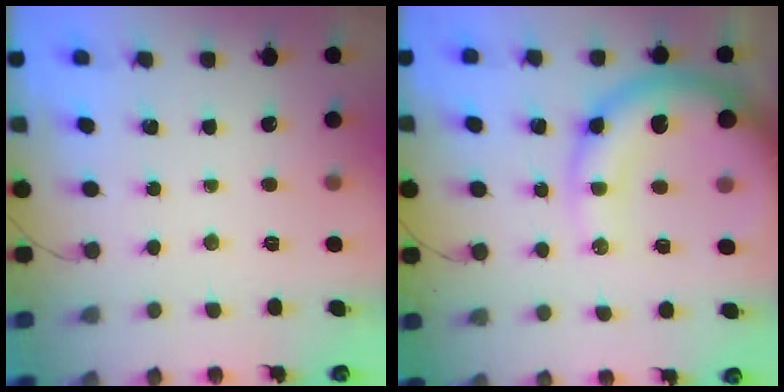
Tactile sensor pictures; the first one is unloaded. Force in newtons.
{"total": 14.2, "press": 13.8, "slide": 3.5}